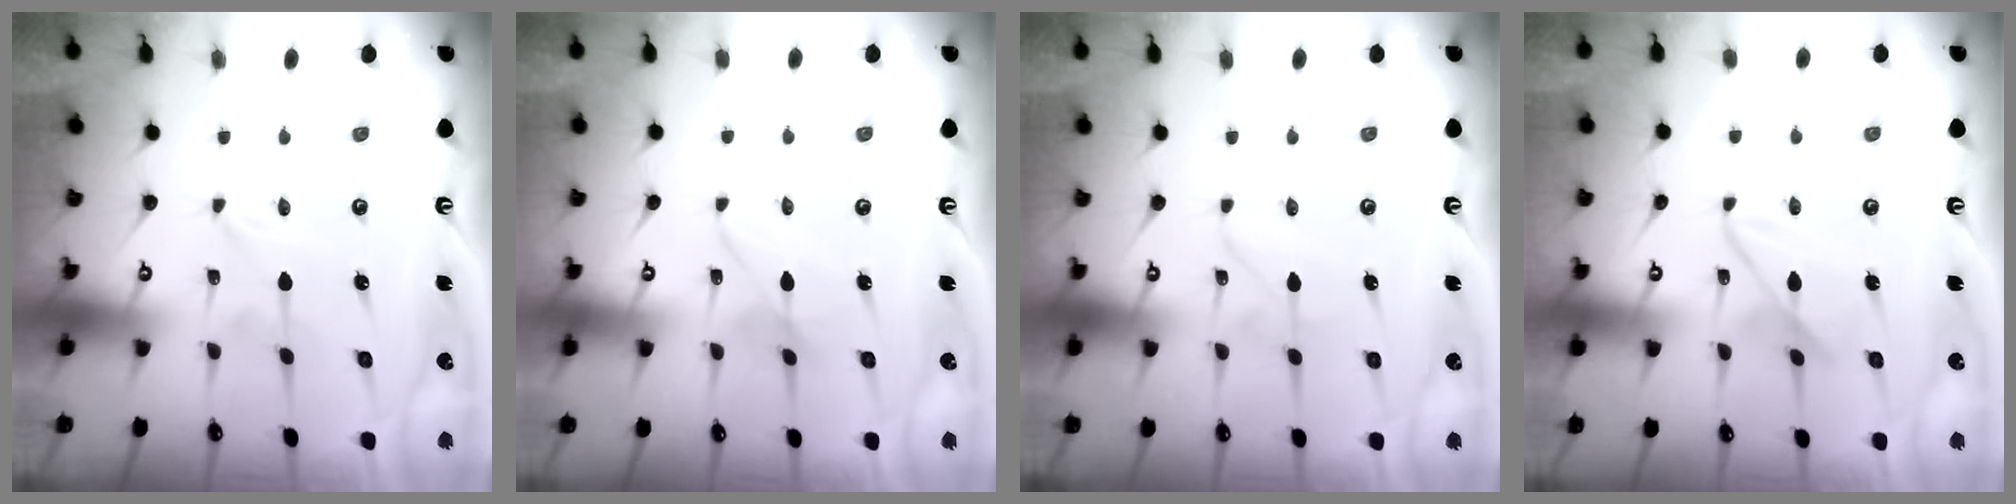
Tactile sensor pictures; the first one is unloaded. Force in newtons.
{"total": 2.9, "press": 2.9, "slide": 0.3}
{"total": 1.8, "press": 1.8, "slide": 0.1}
{"total": 7.0, "press": 7.0, "slide": 0.4}